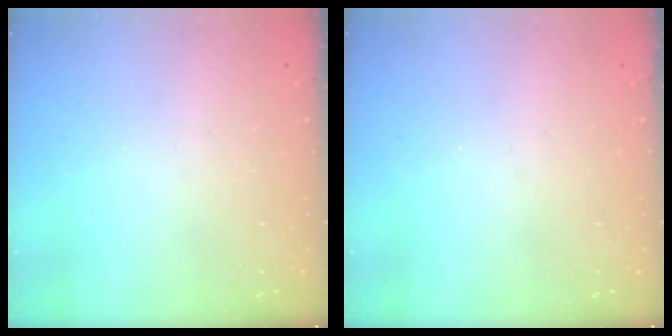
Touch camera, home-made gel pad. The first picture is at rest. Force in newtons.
{"total": 0.0}